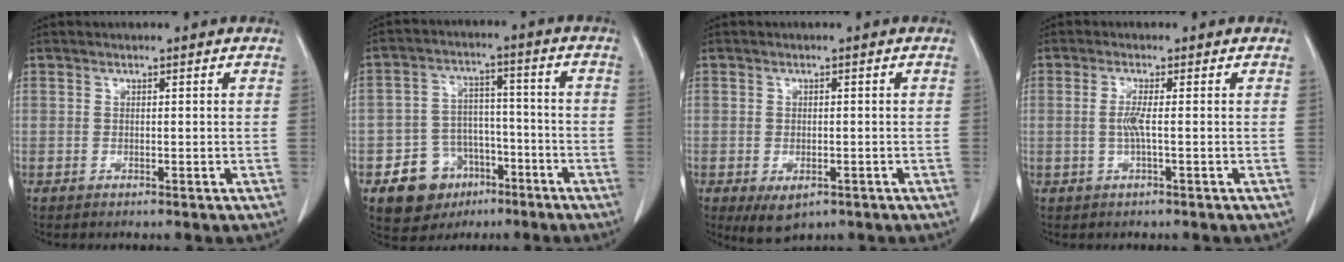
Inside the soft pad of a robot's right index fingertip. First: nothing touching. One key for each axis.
{"total": 9.4, "fx": -5.0, "fy": 7.4, "fz": 3.0, "tx": -0.047, "ty": 0.025, "tz": -0.072}
{"total": 4.3, "fx": -2.1, "fy": 2.4, "fz": 2.8, "tx": -0.047, "ty": -0.007, "tz": -0.022}
{"total": 2.4, "fx": -0.2, "fy": -0.1, "fz": 2.4, "tx": -0.055, "ty": -0.001, "tz": -0.004}